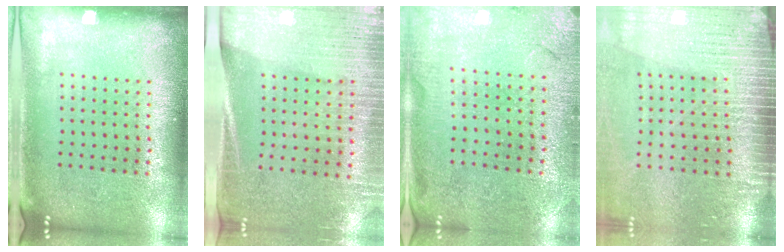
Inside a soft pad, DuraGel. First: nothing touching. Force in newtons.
{"total": 3.0, "press": 2.8, "slide": 1.2}
{"total": 0.5, "press": 0.5, "slide": 0.2}
{"total": 4.3, "press": 3.7, "slide": 2.3}